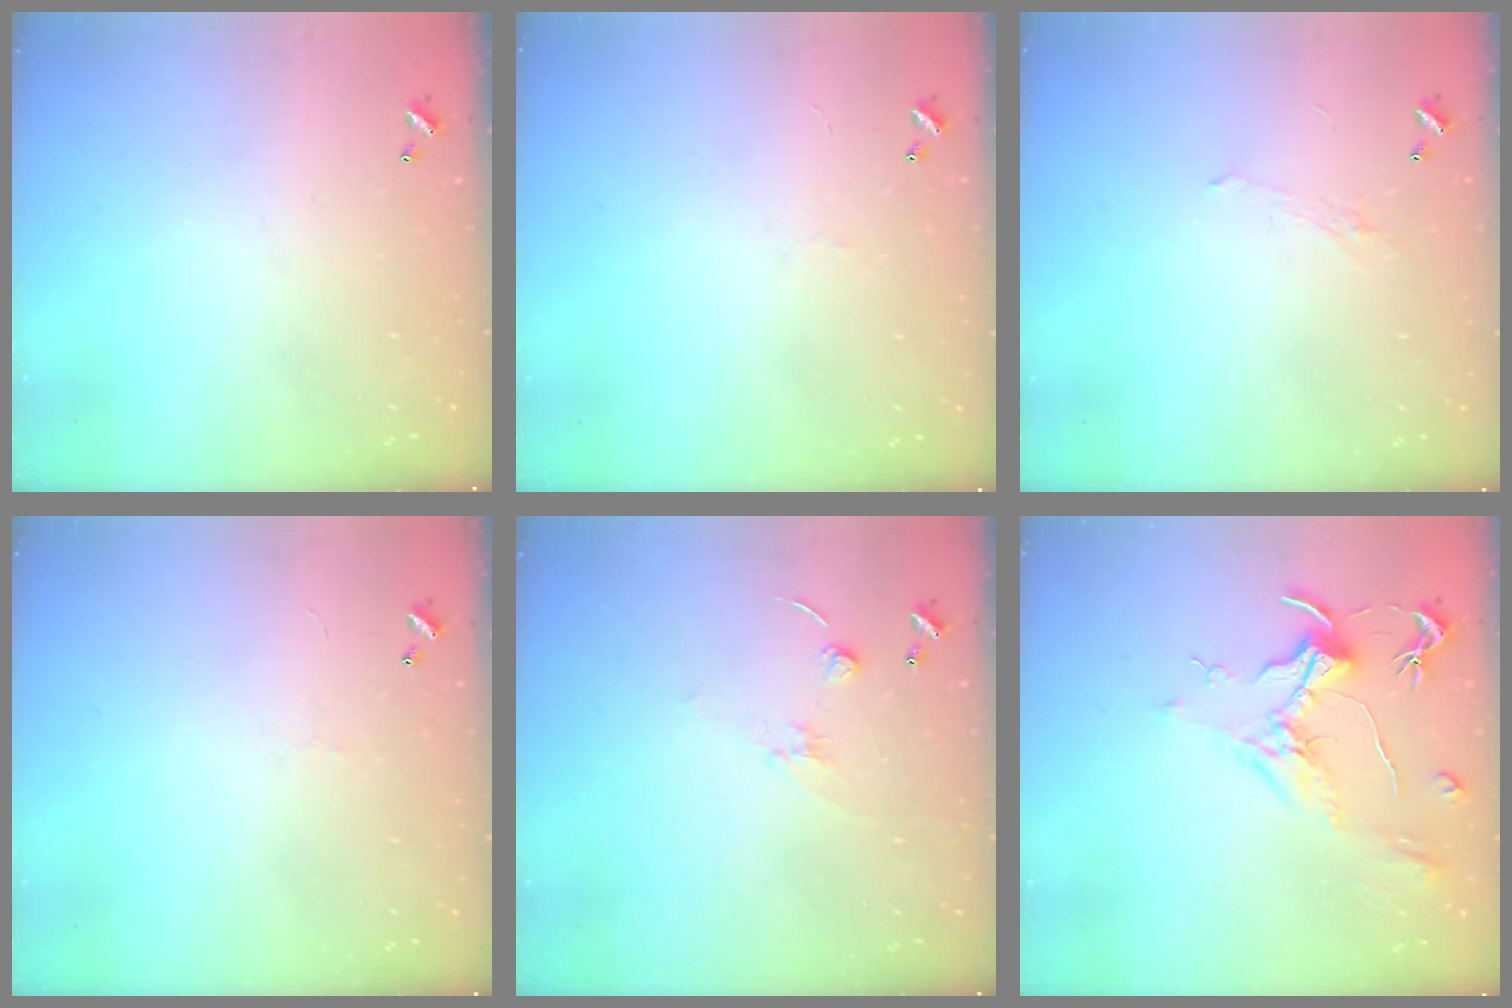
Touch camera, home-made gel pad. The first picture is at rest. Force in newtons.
{"total": 2.7, "press": 2.6, "slide": 0.5}
{"total": 1.0, "press": 0.8, "slide": 0.6}
{"total": 2.7, "press": 2.6, "slide": 0.5}
{"total": 2.3, "press": 2.3, "slide": 0.5}
{"total": 1.9, "press": 1.7, "slide": 0.9}